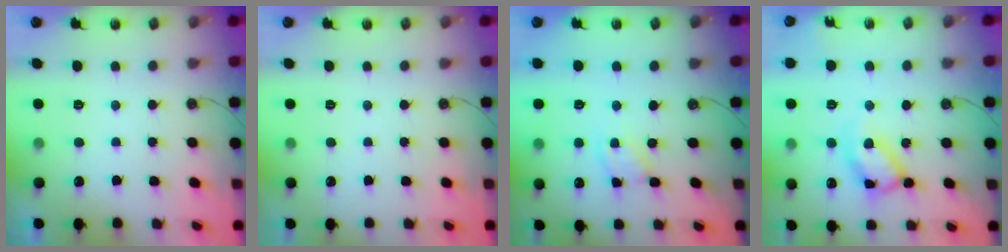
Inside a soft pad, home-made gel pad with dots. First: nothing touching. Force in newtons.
{"total": 0.0}
{"total": 2.1, "press": 2.1, "slide": 0.3}
{"total": 13.1, "press": 13.0, "slide": 1.5}